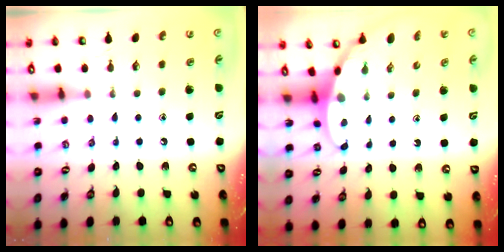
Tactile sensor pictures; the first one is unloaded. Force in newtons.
{"total": 3.1, "press": 3.1, "slide": 0.1}